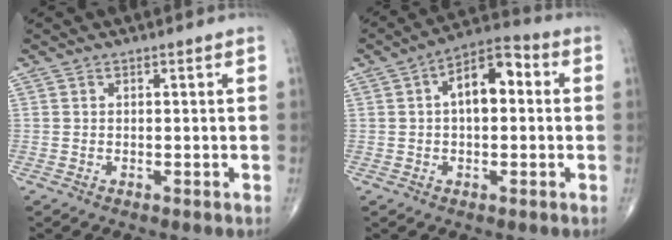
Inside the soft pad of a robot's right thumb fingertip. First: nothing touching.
{"total": 10.0, "force": [1.6, 5.2, 8.4], "torque": [-0.122, 0.029, 0.013]}